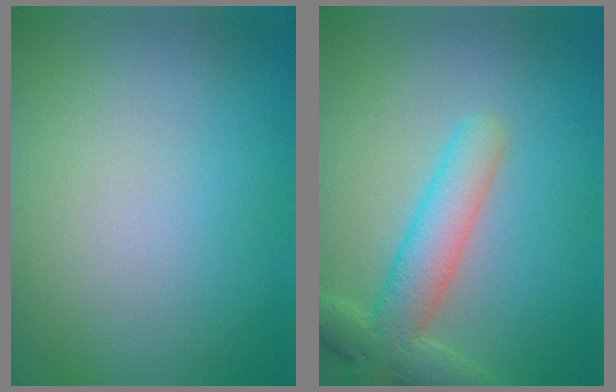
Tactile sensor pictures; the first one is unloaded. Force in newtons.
{"total": 5.4, "press": 5.4, "slide": 0.4}